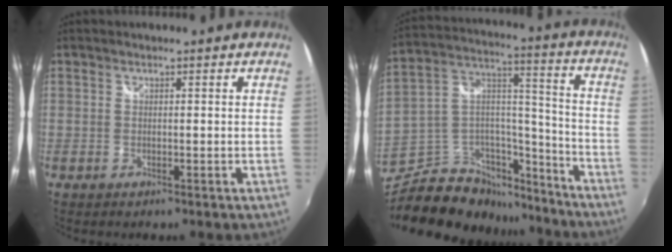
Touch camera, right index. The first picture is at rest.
{"total": 20.9, "force": [-14.7, 12.0, 8.7], "torque": [-0.185, 0.065, -0.219]}